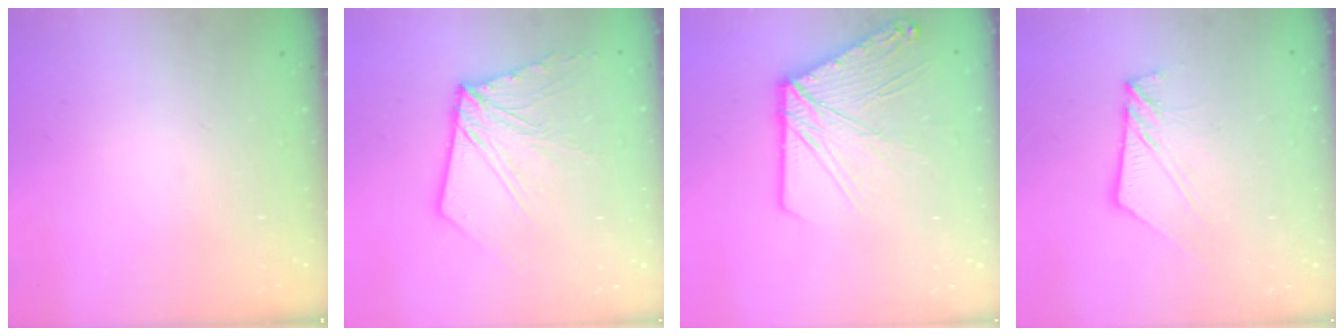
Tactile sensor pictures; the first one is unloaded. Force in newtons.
{"total": 10.6, "press": 10.5, "slide": 1.4}
{"total": 14.4, "press": 14.3, "slide": 2.1}
{"total": 9.0, "press": 8.9, "slide": 0.8}